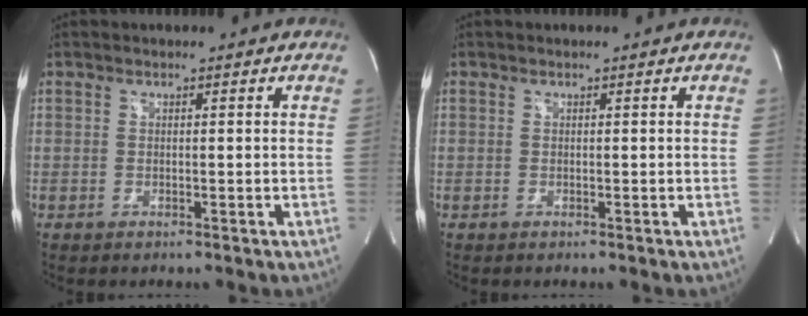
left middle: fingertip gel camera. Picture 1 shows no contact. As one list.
[{"total": 0.0}]